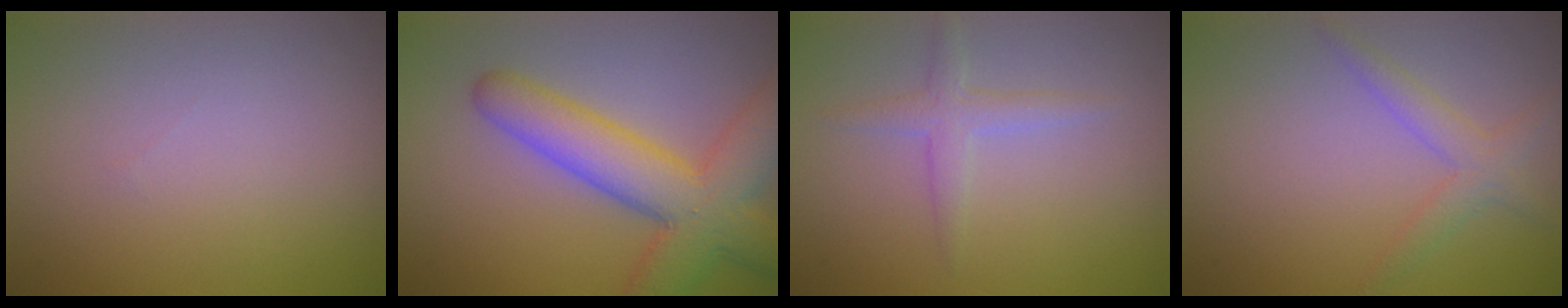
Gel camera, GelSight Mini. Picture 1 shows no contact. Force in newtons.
{"total": 7.8, "press": 7.8, "slide": 0.3}
{"total": 1.9, "press": 1.9, "slide": 0.1}
{"total": 2.2, "press": 2.2, "slide": 0.1}